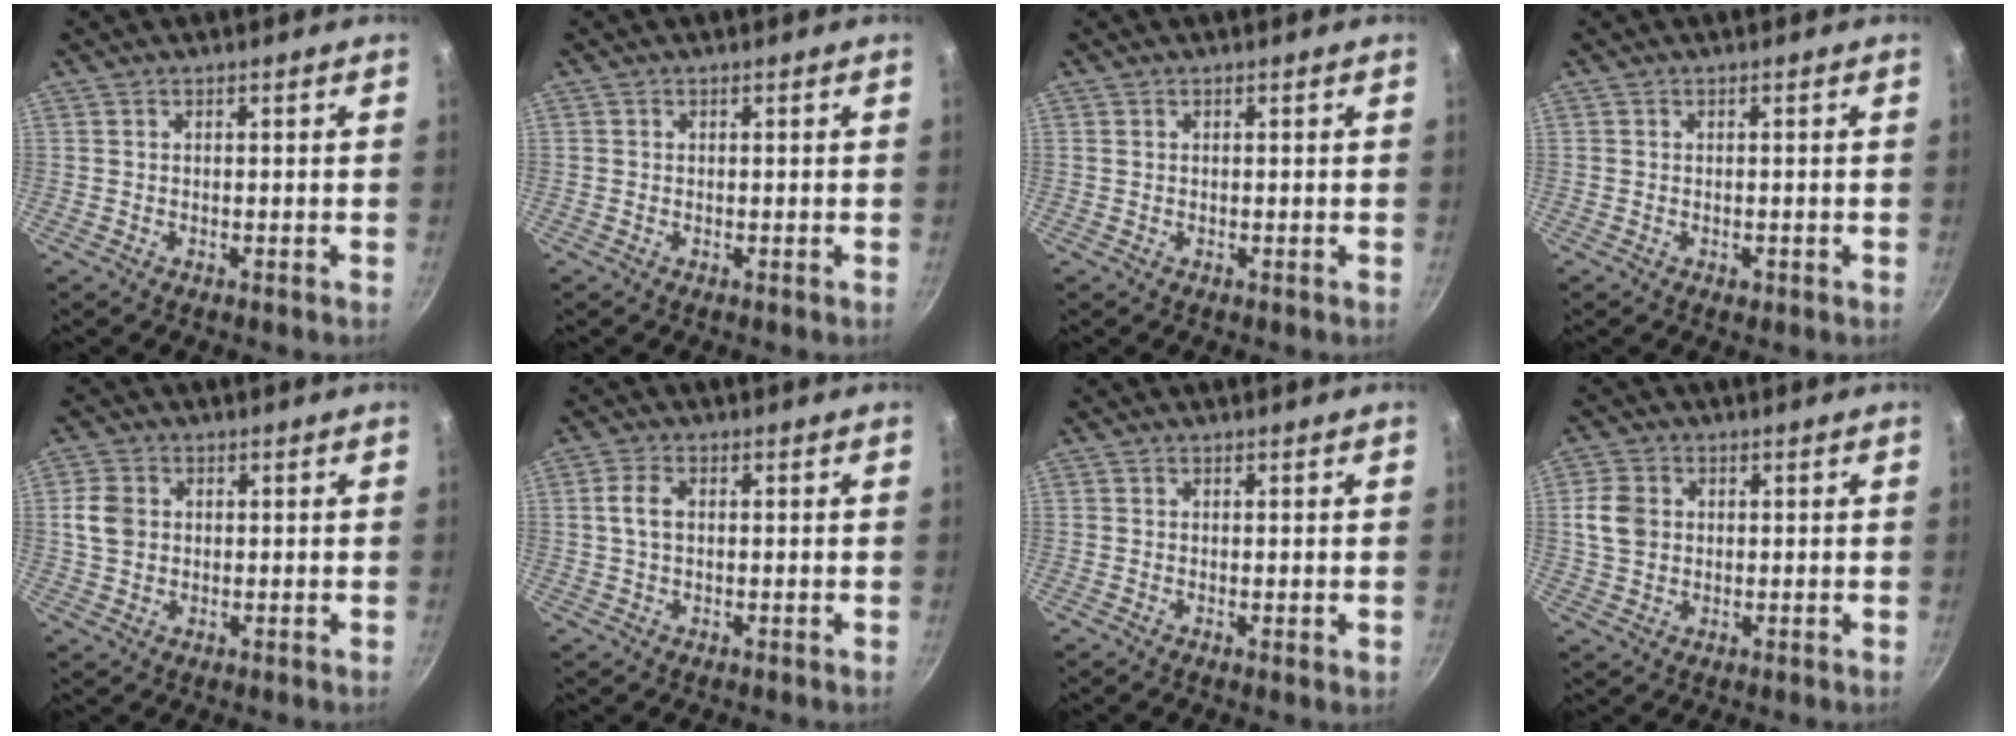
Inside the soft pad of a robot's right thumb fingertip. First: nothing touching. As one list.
[{"total": 0.0}, {"total": 0.0}, {"total": 1.0, "force": [-0.4, 0.7, 0.6], "torque": [-0.009, 0.001, -0.006]}, {"total": 5.3, "force": [0.7, 4.3, 2.9], "torque": [-0.045, 0.003, 0.009]}, {"total": 3.7, "force": [0.4, 2.3, 2.8], "torque": [-0.055, 0.009, 0.005]}, {"total": 0.5, "force": [0.0, 0.2, 0.5], "torque": [-0.008, -0.004, -0.002]}, {"total": 6.0, "force": [0.8, 4.9, 3.3], "torque": [-0.051, 0.002, 0.011]}]